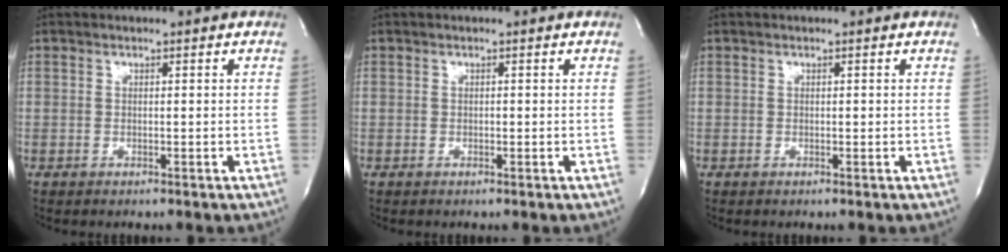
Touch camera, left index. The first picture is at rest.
{"total": 0.0}
{"total": 0.6, "force": [0.5, 0.3, 0.1], "torque": [-0.008, 0.004, 0.006]}